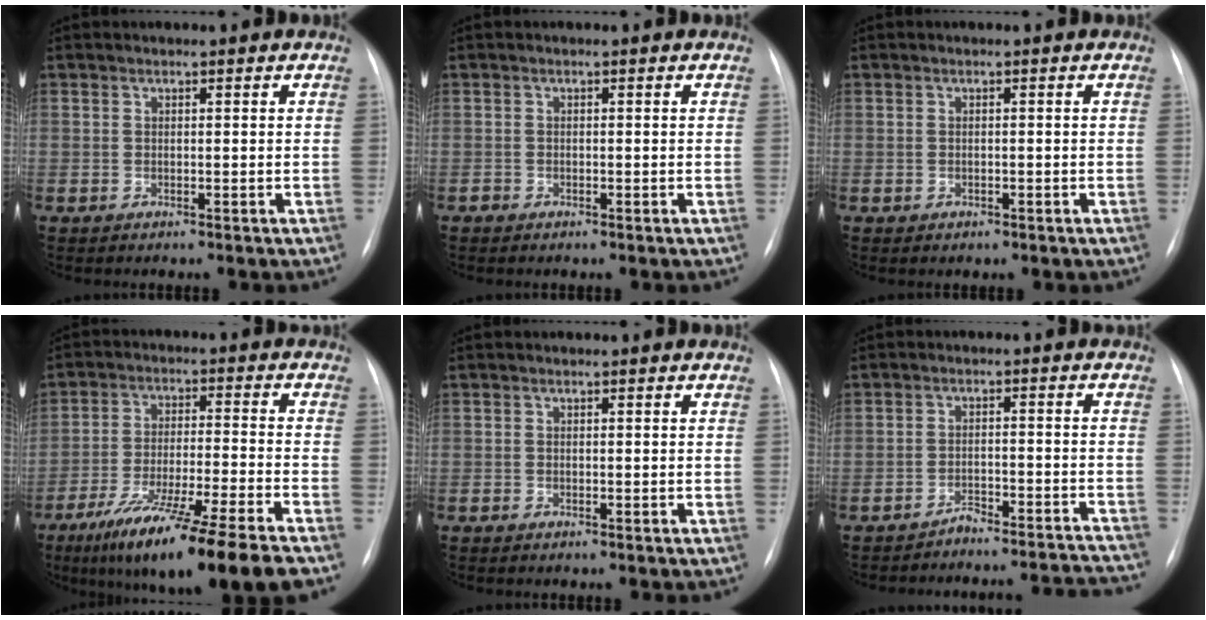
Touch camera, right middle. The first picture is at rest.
{"total": 0.6, "force": [-0.4, 0.4, 0.1], "torque": [-0.002, 0.002, -0.011]}
{"total": 0.6, "force": [-0.3, 0.5, 0.3], "torque": [-0.008, 0.000, -0.001]}
{"total": 18.1, "force": [-12.7, -0.1, 12.9], "torque": [-0.193, -0.042, -0.210]}
{"total": 0.0}
{"total": 13.7, "force": [-13.6, 0.9, 1.3], "torque": [0.008, 0.025, -0.162]}